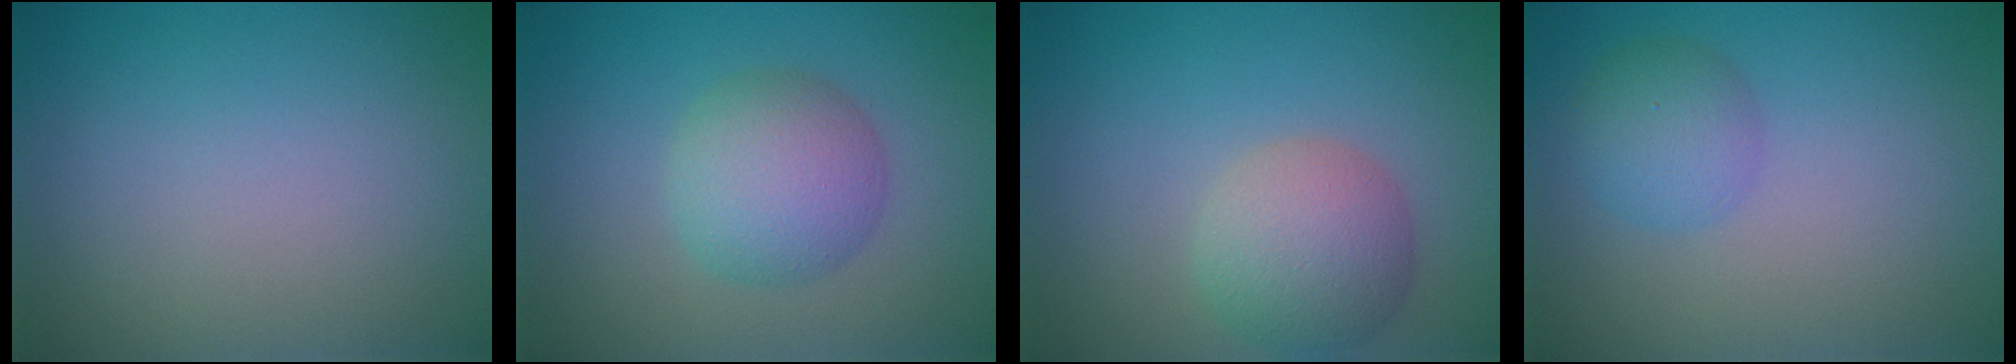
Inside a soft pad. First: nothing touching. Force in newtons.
{"total": 4.8, "press": 4.8, "slide": 0.1}
{"total": 4.6, "press": 4.6, "slide": 0.2}
{"total": 2.8, "press": 2.8, "slide": 0.1}